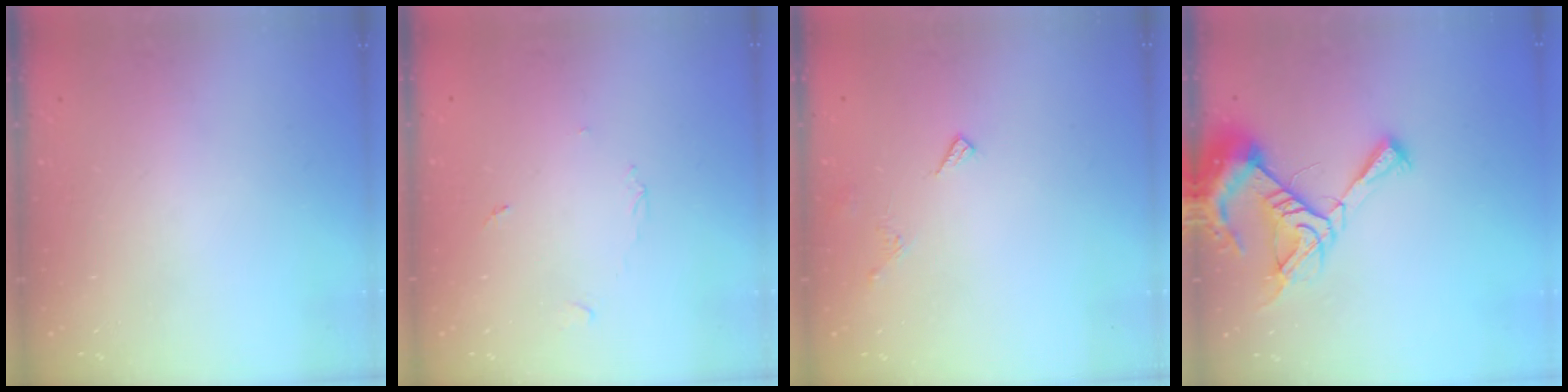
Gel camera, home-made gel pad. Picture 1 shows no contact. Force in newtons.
{"total": 3.1, "press": 3.1, "slide": 0.4}
{"total": 6.9, "press": 6.8, "slide": 1.0}
{"total": 11.6, "press": 11.5, "slide": 1.3}